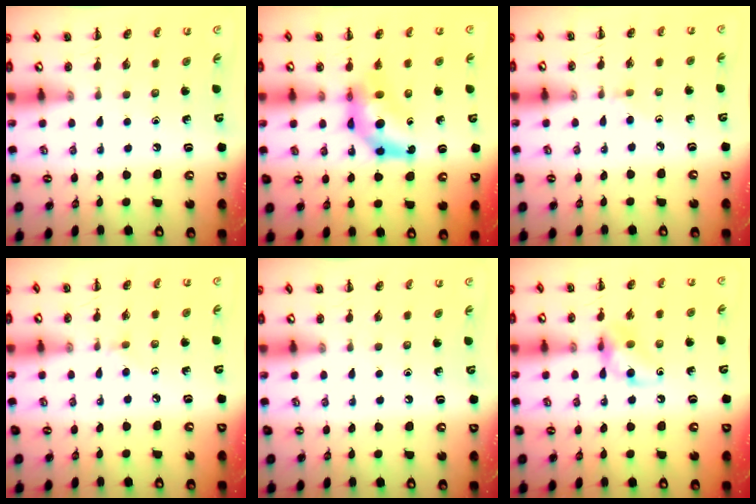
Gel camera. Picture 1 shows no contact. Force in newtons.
{"total": 6.6, "press": 6.5, "slide": 1.2}
{"total": 2.0, "press": 1.7, "slide": 1.0}
{"total": 3.3, "press": 3.0, "slide": 1.4}
{"total": 0.0}
{"total": 9.3, "press": 9.3, "slide": 0.7}